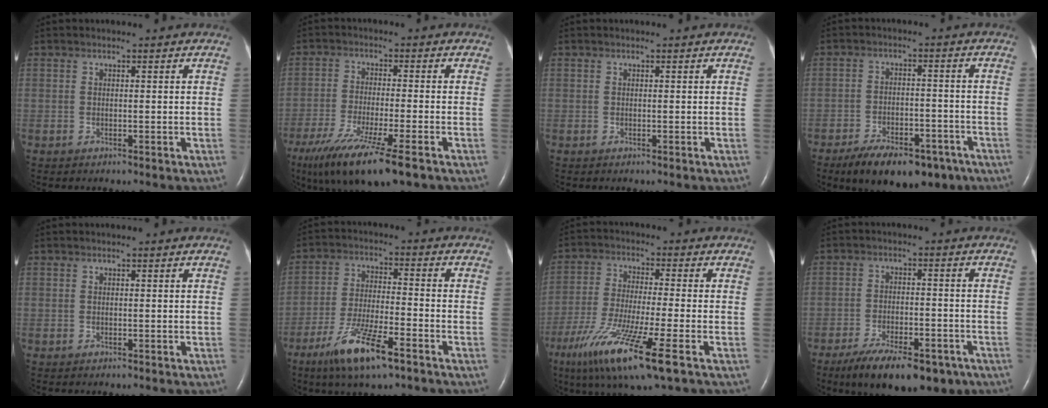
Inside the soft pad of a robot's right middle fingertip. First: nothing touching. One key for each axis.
{"total": 14.6, "fx": -9.8, "fy": 1.4, "fz": 10.8, "tx": -0.189, "ty": -0.045, "tz": -0.166}
{"total": 0.0}
{"total": 13.2, "fx": -9.1, "fy": 6.1, "fz": 7.4, "tx": -0.105, "ty": 0.002, "tz": -0.138}
{"total": 0.0}
{"total": 10.8, "fx": -6.6, "fy": 1.6, "fz": 8.4, "tx": -0.170, "ty": -0.022, "tz": -0.118}
{"total": 14.1, "fx": -7.2, "fy": 0.4, "fz": 12.1, "tx": -0.247, "ty": -0.043, "tz": -0.131}
{"total": 13.6, "fx": -9.3, "fy": 5.4, "fz": 8.4, "tx": -0.121, "ty": -0.007, "tz": -0.144}